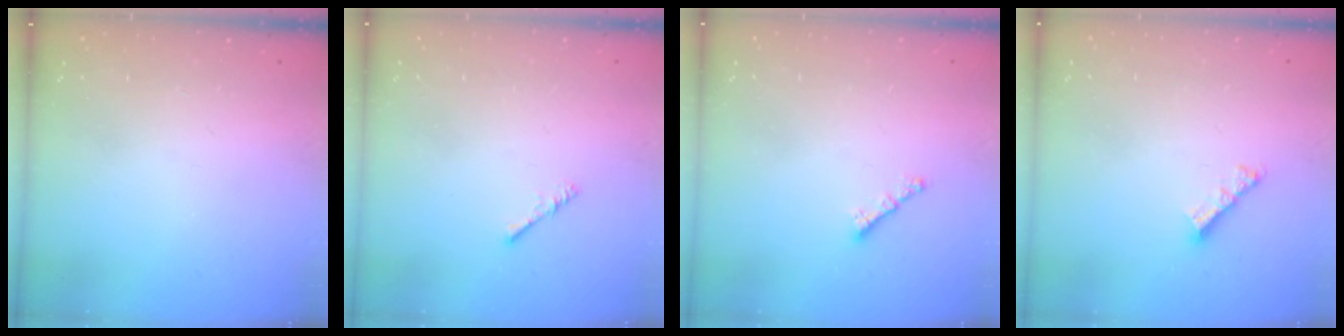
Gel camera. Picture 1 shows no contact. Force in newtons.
{"total": 1.5, "press": 1.4, "slide": 0.3}
{"total": 0.8, "press": 0.7, "slide": 0.4}
{"total": 4.2, "press": 4.2, "slide": 0.3}